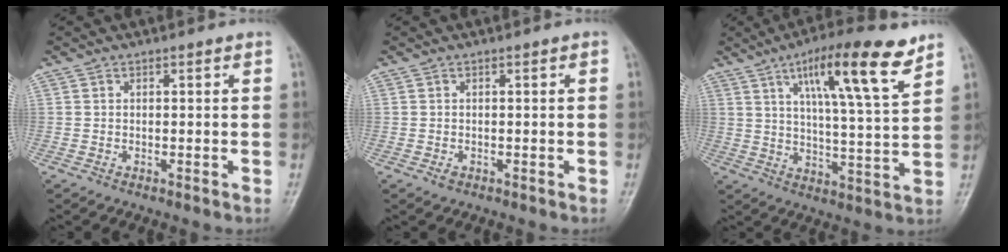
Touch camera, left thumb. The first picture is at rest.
{"total": 0.9, "force": [-0.4, 0.6, 0.4], "torque": [-0.006, 0.003, -0.005]}
{"total": 15.8, "force": [8.9, 2.7, 12.7], "torque": [-0.194, -0.036, 0.144]}